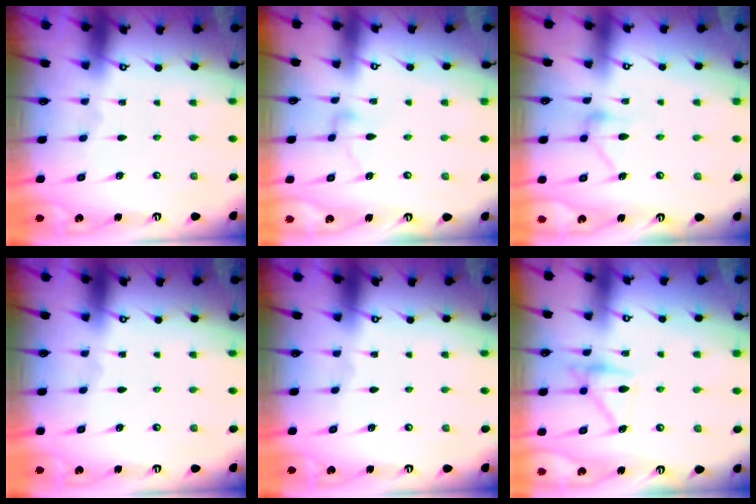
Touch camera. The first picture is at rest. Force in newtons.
{"total": 4.3, "press": 4.3, "slide": 0.2}
{"total": 13.3, "press": 13.3, "slide": 0.6}
{"total": 0.0}
{"total": 0.0}
{"total": 15.3, "press": 15.2, "slide": 1.0}